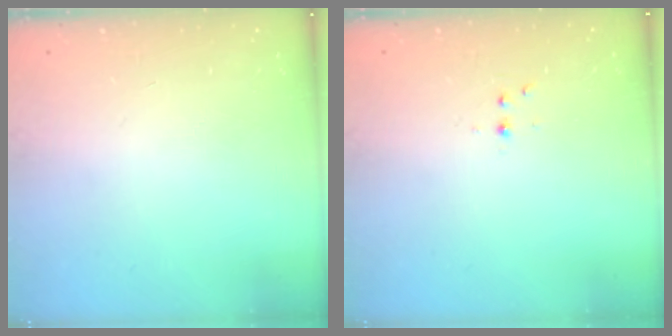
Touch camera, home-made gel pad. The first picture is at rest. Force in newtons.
{"total": 2.7, "press": 2.3, "slide": 1.4}